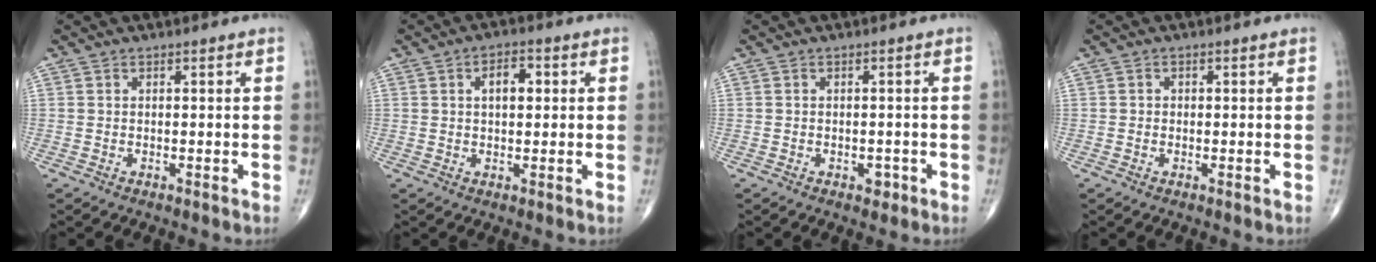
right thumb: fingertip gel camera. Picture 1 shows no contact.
{"total": 4.6, "force": [1.0, 2.5, 3.7], "torque": [-0.048, 0.007, 0.012]}
{"total": 1.5, "force": [-0.7, 1.1, 0.9], "torque": [-0.002, 0.004, -0.008]}
{"total": 0.7, "force": [-0.1, 0.6, 0.2], "torque": [0.001, 0.002, -0.004]}